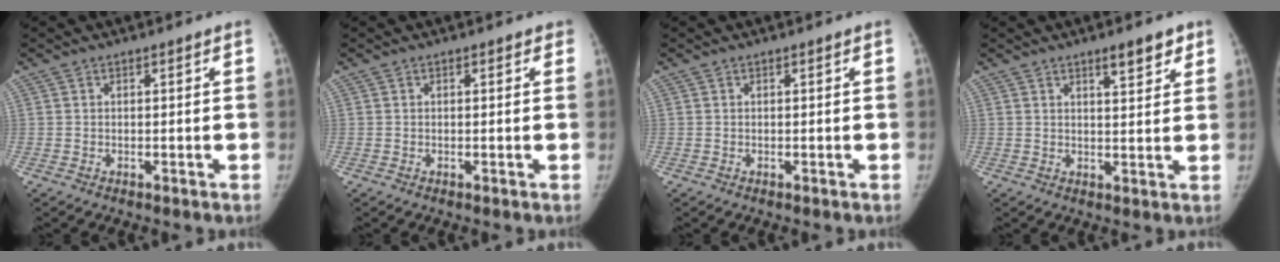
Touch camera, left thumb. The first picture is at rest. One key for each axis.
{"total": 0.8, "fx": 0.4, "fy": 0.5, "fz": 0.4, "tx": 0.004, "ty": 0.000, "tz": 0.000}
{"total": 0.0}
{"total": 5.3, "fx": 3.5, "fy": 1.6, "fz": 3.6, "tx": -0.035, "ty": -0.021, "tz": 0.050}